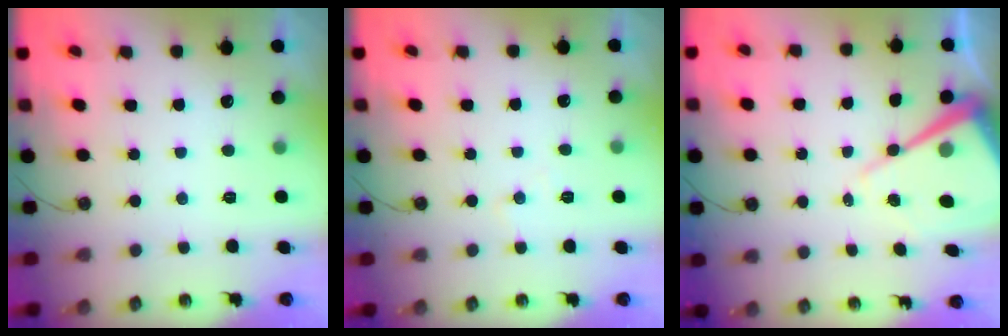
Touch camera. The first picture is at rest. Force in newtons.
{"total": 5.4, "press": 5.3, "slide": 0.9}
{"total": 13.7, "press": 13.7, "slide": 1.2}